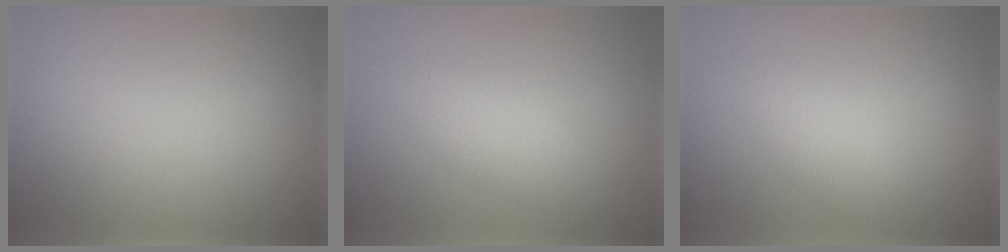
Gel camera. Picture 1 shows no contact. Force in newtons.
{"total": 2.3, "press": 2.3, "slide": 0.1}
{"total": 2.0, "press": 2.0, "slide": 0.1}